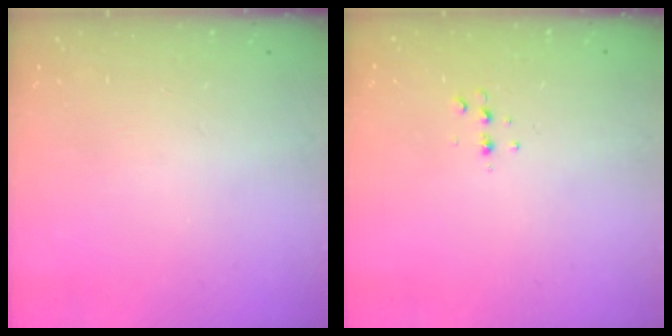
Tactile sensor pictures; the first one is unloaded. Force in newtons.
{"total": 3.9, "press": 3.8, "slide": 1.1}